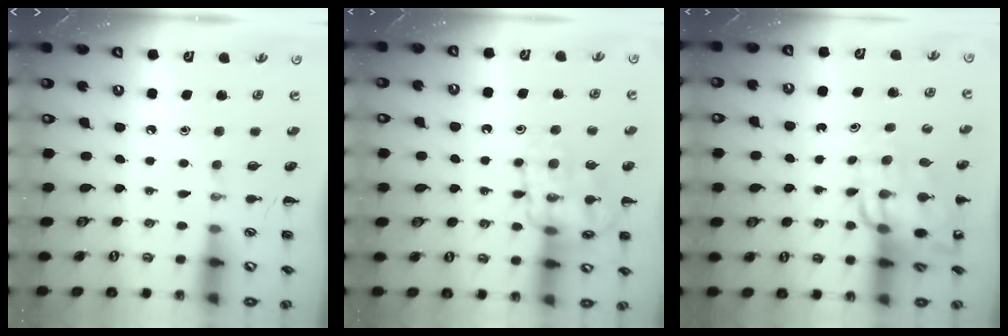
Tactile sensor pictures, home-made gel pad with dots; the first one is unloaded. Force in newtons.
{"total": 14.2, "press": 14.1, "slide": 1.1}
{"total": 12.7, "press": 12.1, "slide": 3.7}